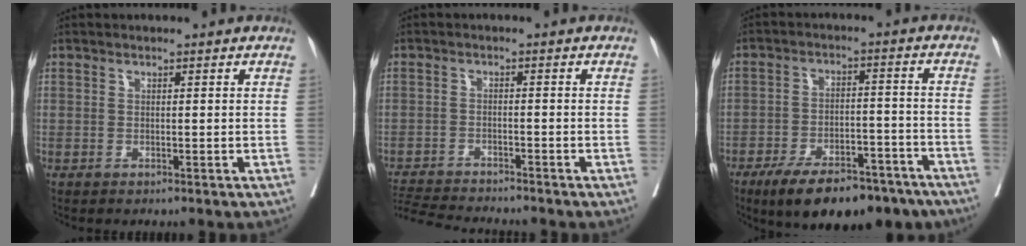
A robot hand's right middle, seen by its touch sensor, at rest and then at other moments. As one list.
[{"total": 8.5, "force": [-8.2, -0.1, 2.4], "torque": [-0.044, -0.011, -0.136]}, {"total": 16.3, "force": [-12.2, 5.9, 9.0], "torque": [-0.115, 0.011, -0.185]}]